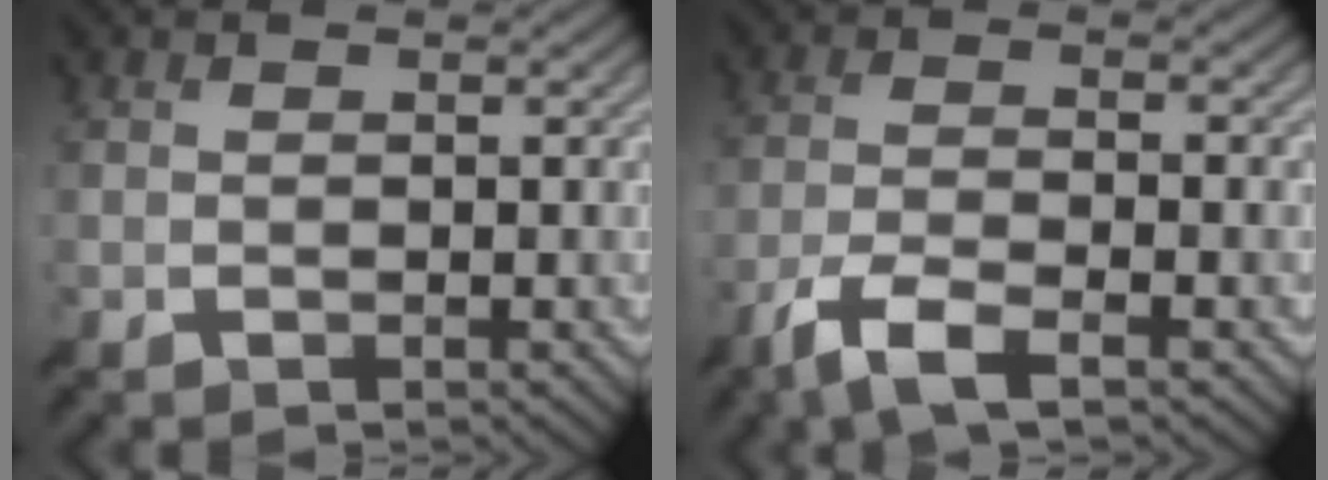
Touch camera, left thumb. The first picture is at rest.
{"total": 5.7, "force": [-3.6, 1.3, 4.3], "torque": [-0.091, -0.001, -0.077]}